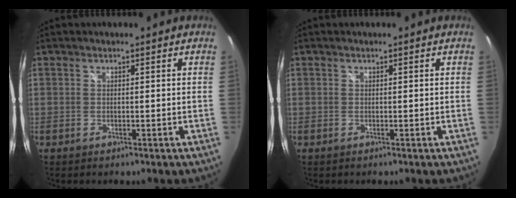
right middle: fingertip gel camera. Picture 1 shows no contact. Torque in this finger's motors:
{"motor_torque": [0.00, 0.00, 0.00, 0.01]}